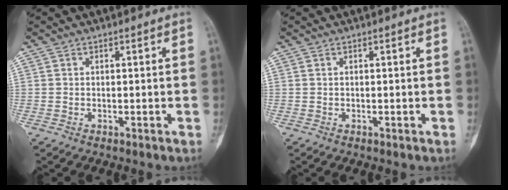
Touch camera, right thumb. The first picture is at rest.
{"total": 0.0}